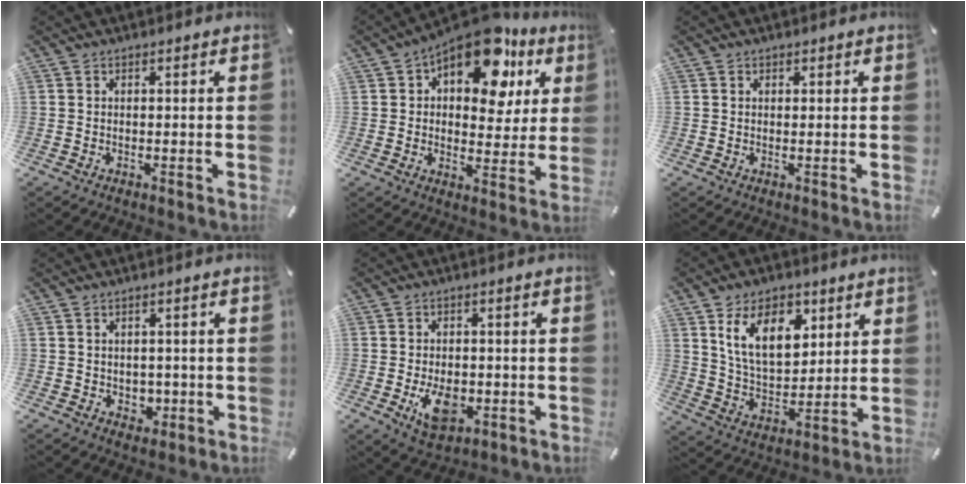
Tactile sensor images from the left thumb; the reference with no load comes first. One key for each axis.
{"total": 16.2, "fx": 9.5, "fy": 8.7, "fz": 9.9, "tx": -0.139, "ty": -0.058, "tz": 0.162}
{"total": 0.6, "fx": 0.3, "fy": 0.5, "fz": 0.2, "tx": -0.004, "ty": 0.002, "tz": 0.006}
{"total": 3.4, "fx": -0.1, "fy": 3.2, "fz": 1.2, "tx": 0.001, "ty": -0.005, "tz": -0.005}
{"total": 8.7, "fx": -1.8, "fy": 5.8, "fz": 6.2, "tx": -0.100, "ty": -0.001, "tz": -0.029}
{"total": 14.1, "fx": 7.1, "fy": 8.7, "fz": 8.6, "tx": -0.145, "ty": -0.014, "tz": 0.128}